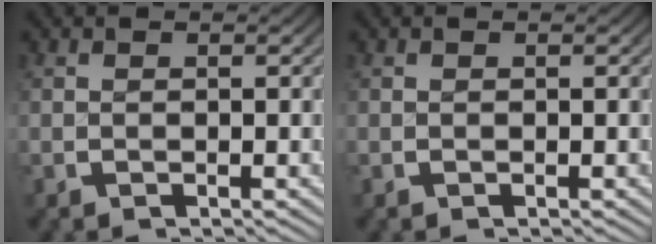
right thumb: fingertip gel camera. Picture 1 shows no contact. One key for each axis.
{"total": 0.0}